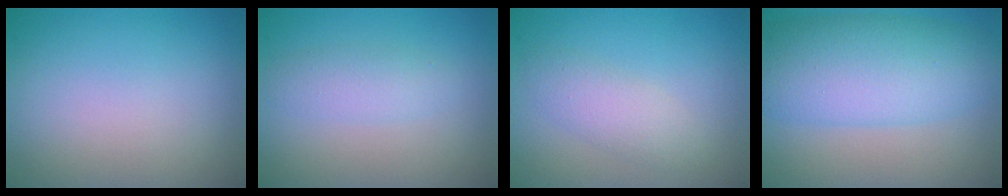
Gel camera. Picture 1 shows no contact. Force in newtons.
{"total": 1.9, "press": 1.9, "slide": 0.0}
{"total": 2.4, "press": 2.4, "slide": 0.1}
{"total": 7.8, "press": 7.8, "slide": 0.2}